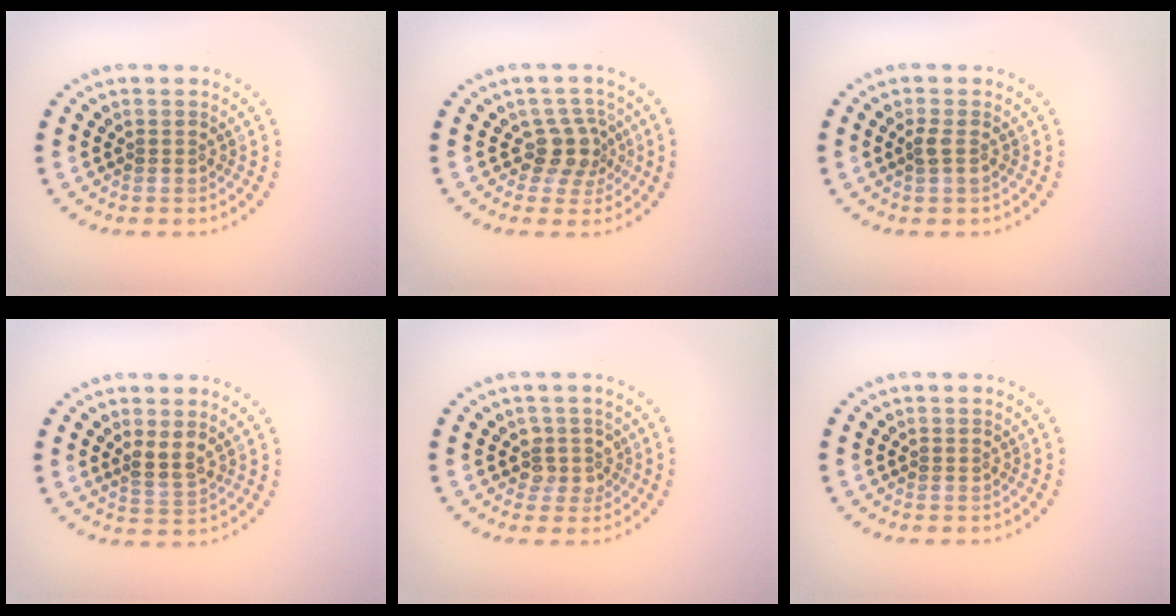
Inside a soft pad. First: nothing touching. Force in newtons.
{"total": 2.8, "press": 2.1, "slide": 1.9}
{"total": 0.9, "press": 0.8, "slide": 0.3}
{"total": 1.9, "press": 1.6, "slide": 1.0}
{"total": 2.0, "press": 1.6, "slide": 1.2}
{"total": 0.0}